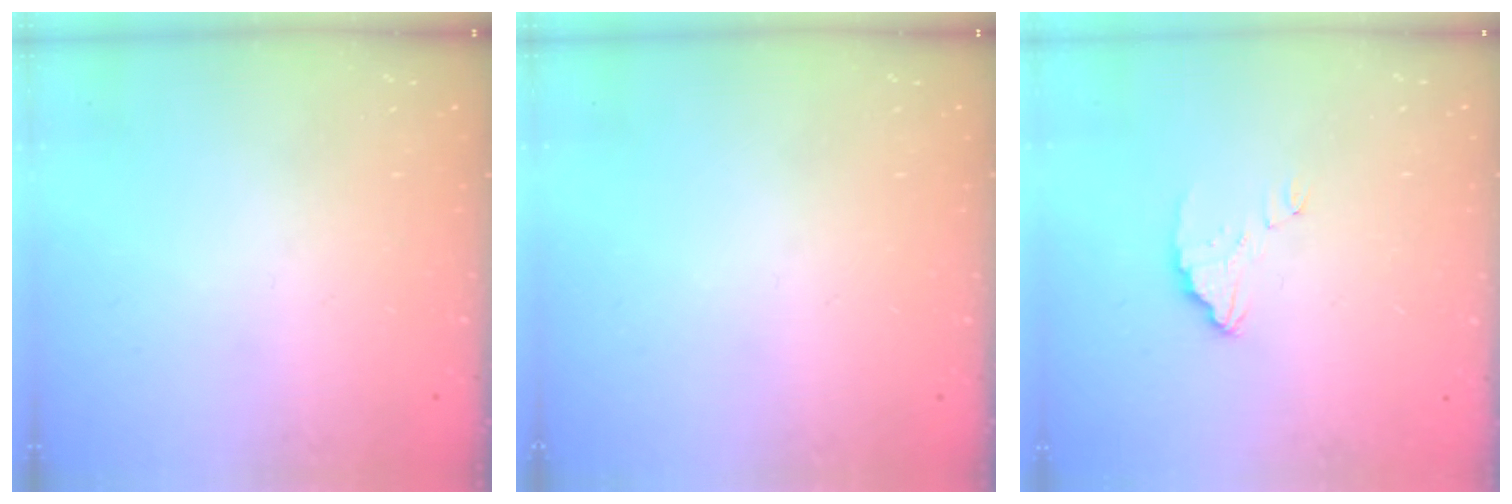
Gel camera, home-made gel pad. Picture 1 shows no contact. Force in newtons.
{"total": 0.0}
{"total": 3.0, "press": 3.0, "slide": 0.2}